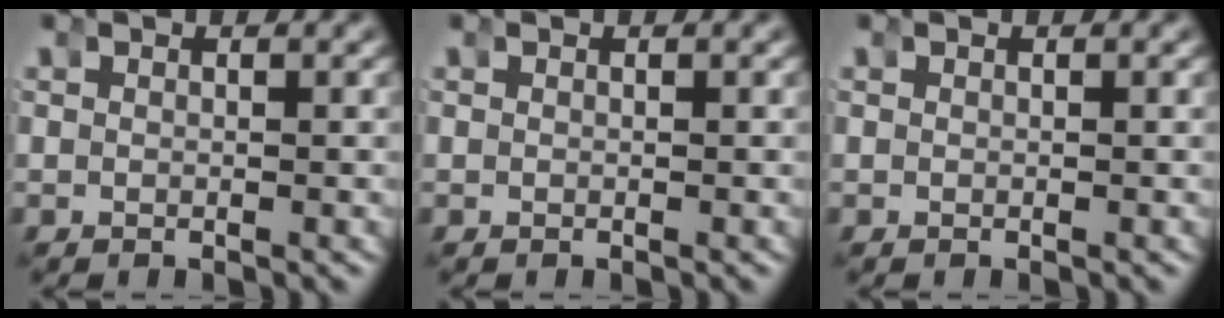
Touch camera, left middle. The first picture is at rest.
{"total": 0.0}
{"total": 0.0}